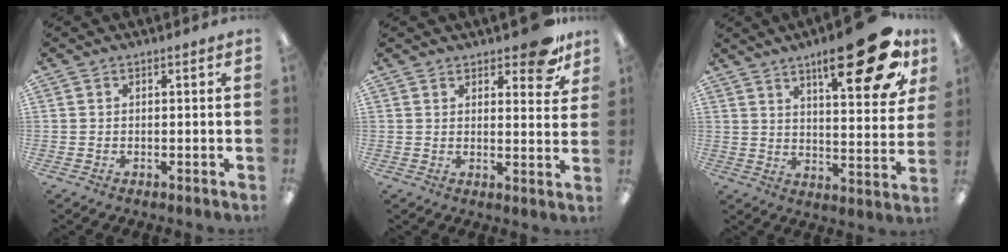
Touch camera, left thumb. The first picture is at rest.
{"total": 8.2, "force": [6.2, 3.3, 4.2], "torque": [-0.043, -0.036, 0.104]}
{"total": 22.8, "force": [13.7, 6.6, 17.0], "torque": [-0.231, -0.081, 0.208]}